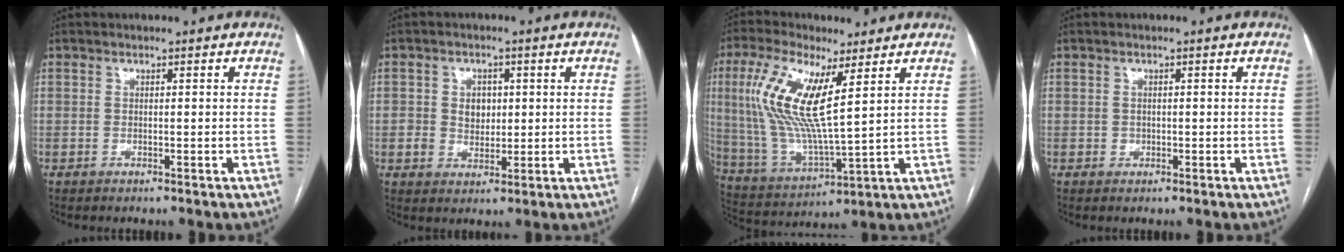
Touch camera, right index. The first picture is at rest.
{"total": 4.5, "force": [0.6, 3.6, 2.6], "torque": [-0.038, 0.007, 0.017]}
{"total": 14.6, "force": [4.6, 3.1, 13.5], "torque": [-0.300, 0.000, 0.091]}
{"total": 1.0, "force": [-0.1, 0.9, 0.4], "torque": [-0.007, 0.002, 0.001]}